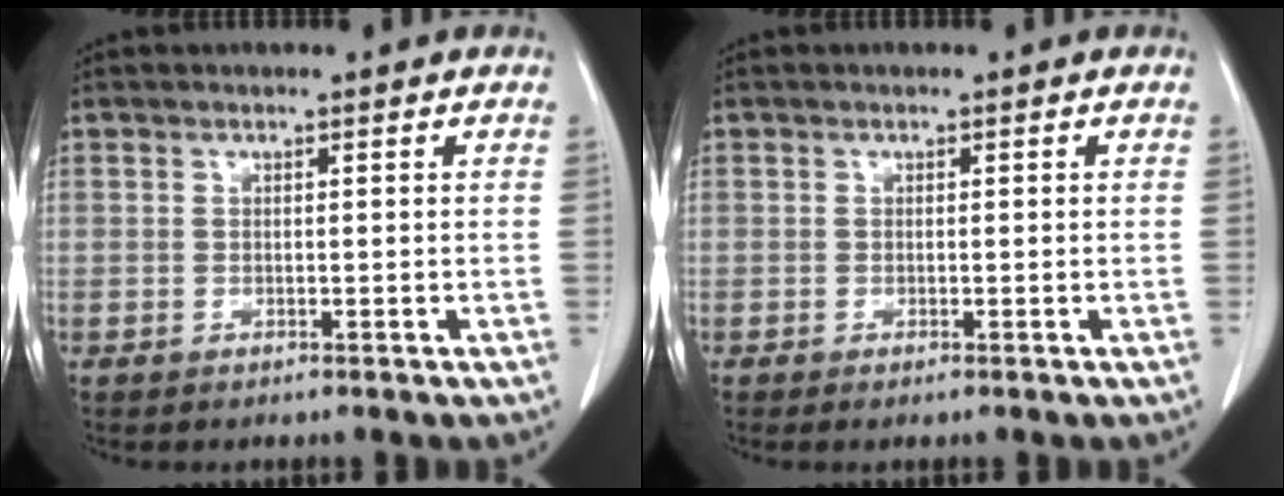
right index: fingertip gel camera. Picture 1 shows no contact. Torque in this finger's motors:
{"motor_torque": [0.17, -0.10, -0.04, 0.00]}